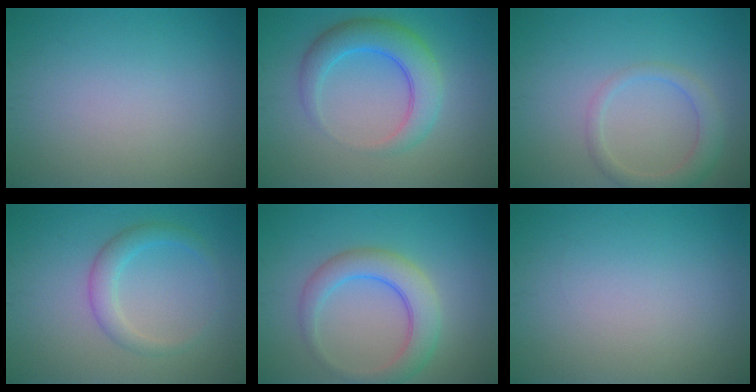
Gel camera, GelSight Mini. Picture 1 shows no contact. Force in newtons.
{"total": 5.1, "press": 5.1, "slide": 0.2}
{"total": 2.6, "press": 2.6, "slide": 0.1}
{"total": 2.6, "press": 2.6, "slide": 0.1}
{"total": 4.6, "press": 4.6, "slide": 0.2}
{"total": 0.0}